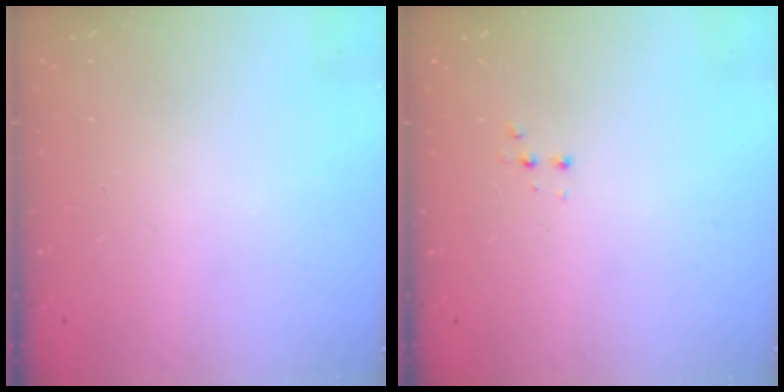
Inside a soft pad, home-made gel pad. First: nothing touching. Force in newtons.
{"total": 3.0, "press": 2.9, "slide": 0.7}